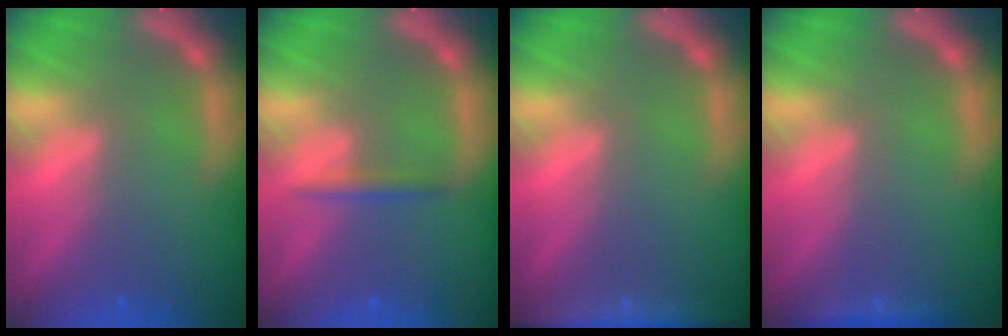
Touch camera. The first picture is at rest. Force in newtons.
{"total": 1.4}
{"total": 5.5}
{"total": 1.4}